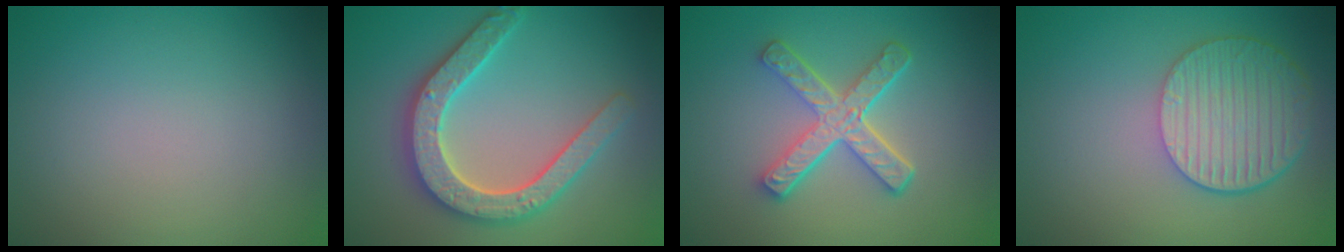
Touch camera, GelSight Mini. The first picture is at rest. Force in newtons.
{"total": 5.3, "press": 5.2, "slide": 1.0}
{"total": 5.1, "press": 3.7, "slide": 3.5}
{"total": 6.1, "press": 4.5, "slide": 4.0}